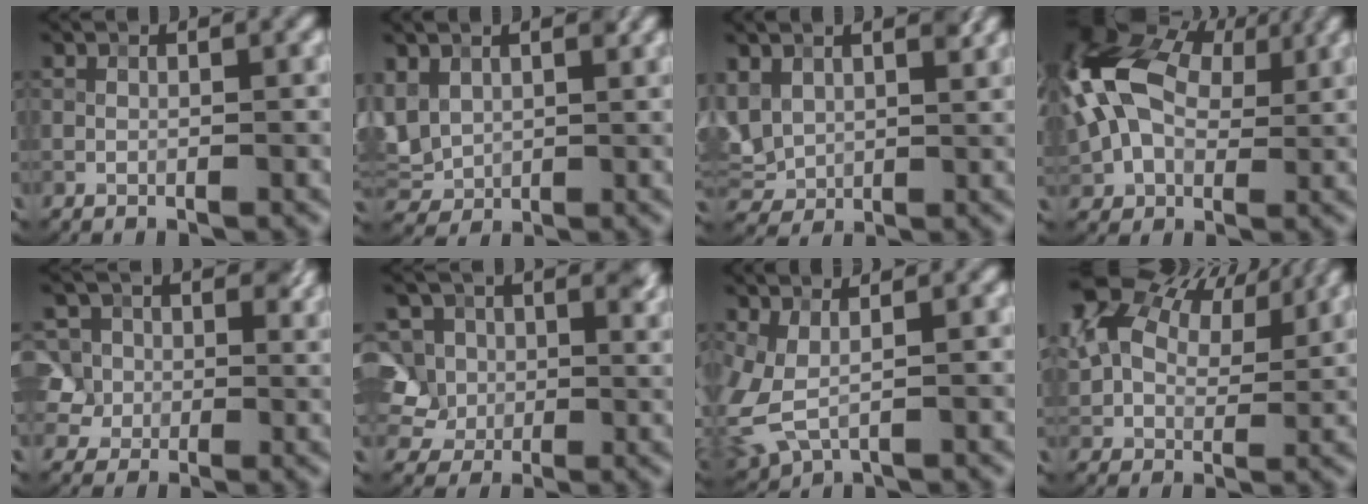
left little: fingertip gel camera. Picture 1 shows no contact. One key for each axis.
{"total": 4.8, "fx": 1.9, "fy": 3.7, "fz": 2.5, "tx": -0.078, "ty": 0.003, "tz": 0.042}
{"total": 5.2, "fx": 2.2, "fy": 3.7, "fz": 2.8, "tx": -0.086, "ty": 0.001, "tz": 0.047}
{"total": 13.2, "fx": 2.8, "fy": 8.5, "fz": 9.7, "tx": -0.214, "ty": 0.023, "tz": 0.036}
{"total": 9.2, "fx": 3.2, "fy": 7.6, "fz": 4.0, "tx": -0.069, "ty": 0.021, "tz": 0.037}
{"total": 9.2, "fx": 3.2, "fy": 7.3, "fz": 4.6, "tx": -0.080, "ty": 0.014, "tz": 0.033}
{"total": 3.8, "fx": 0.0, "fy": 2.1, "fz": 3.1, "tx": -0.089, "ty": -0.011, "tz": 0.002}
{"total": 12.9, "fx": 7.1, "fy": 6.9, "fz": 8.2, "tx": -0.185, "ty": 0.033, "tz": 0.118}